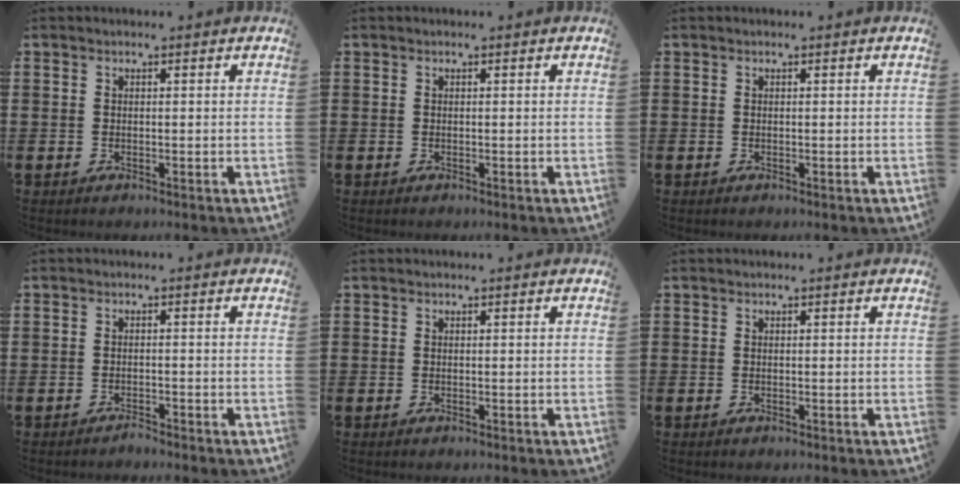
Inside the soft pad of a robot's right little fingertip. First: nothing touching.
{"total": 0.0}
{"total": 0.0}
{"total": 0.9, "force": [-0.9, 0.0, 0.0], "torque": [-0.005, 0.000, -0.019]}
{"total": 0.0}
{"total": 0.0}